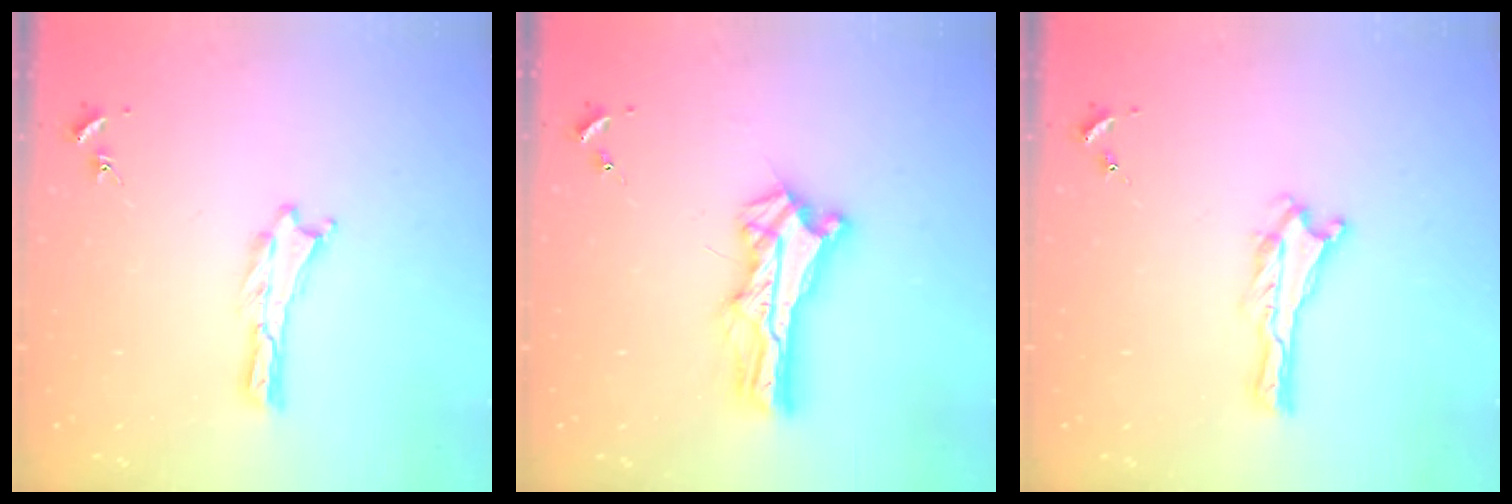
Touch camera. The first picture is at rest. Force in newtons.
{"total": 9.3, "press": 9.3, "slide": 0.7}
{"total": 0.0}